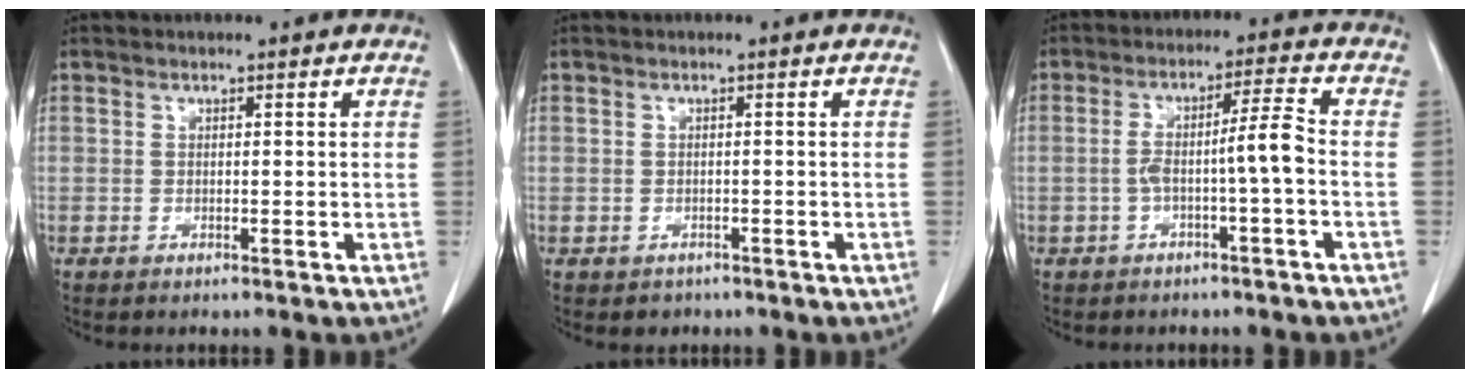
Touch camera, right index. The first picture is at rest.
{"total": 1.6, "force": [-1.0, 1.3, 0.0], "torque": [-0.006, 0.004, -0.012]}
{"total": 5.7, "force": [-1.4, -0.3, 5.6], "torque": [-0.101, 0.023, -0.020]}